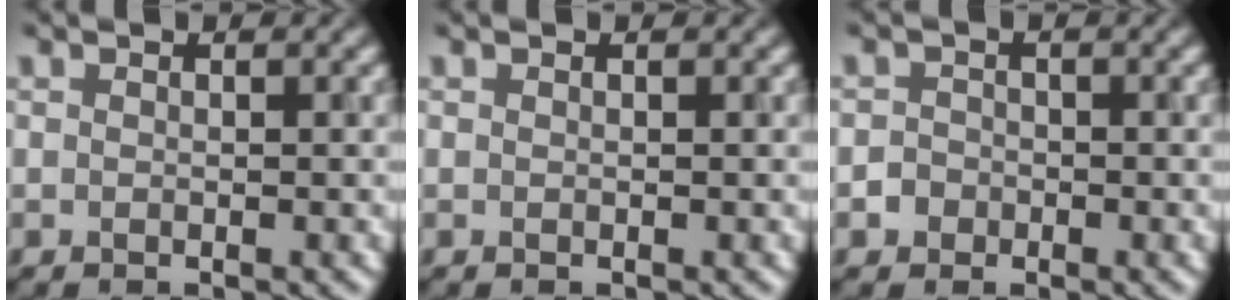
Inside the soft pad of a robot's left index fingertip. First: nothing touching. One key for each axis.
{"total": 0.0}
{"total": 1.7, "fx": -0.7, "fy": 1.5, "fz": 0.3, "tx": 0.013, "ty": 0.006, "tz": -0.021}